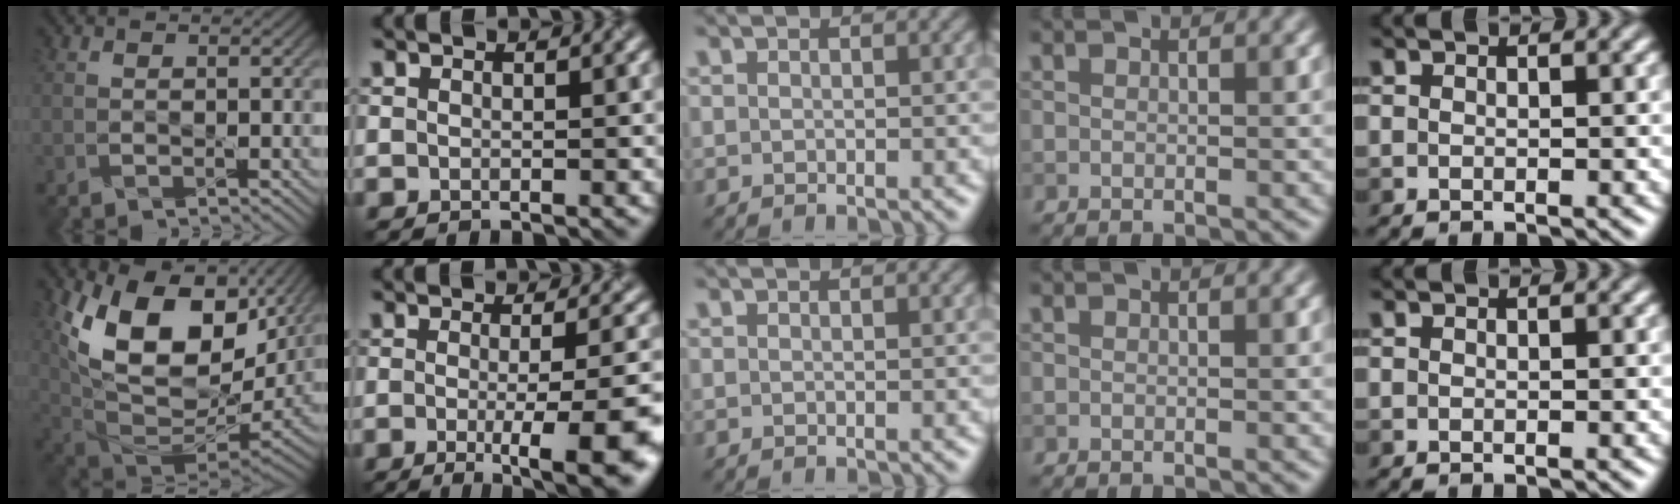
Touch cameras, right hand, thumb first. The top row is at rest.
{"thumb": {"total": 18.0, "force": [6.3, 10.7, 13.0], "torque": [-0.239, -0.003, 0.124]}, "index": {"total": 9.6, "force": [-2.3, 2.7, 8.9], "torque": [-0.086, -0.017, -0.024]}}